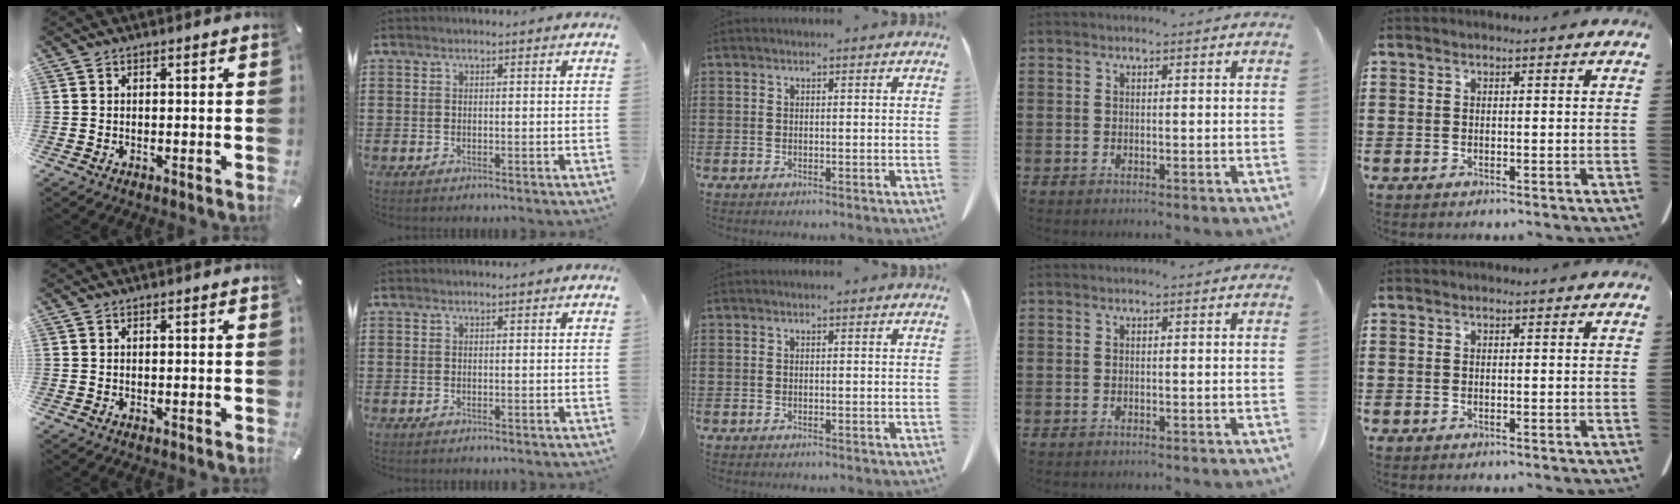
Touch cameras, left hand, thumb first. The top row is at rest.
{}